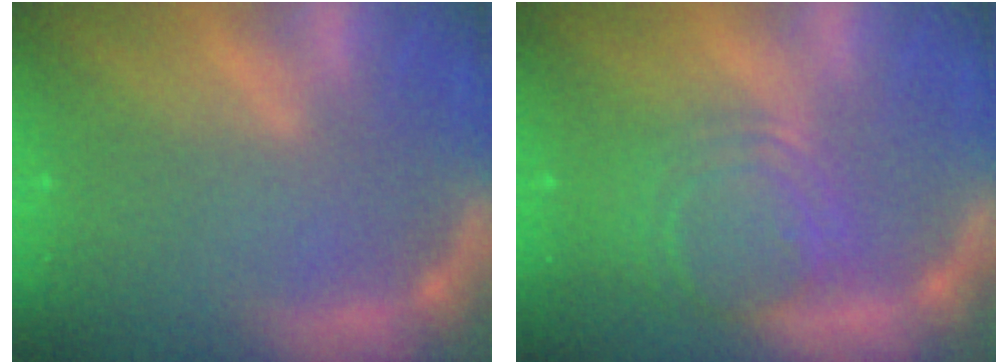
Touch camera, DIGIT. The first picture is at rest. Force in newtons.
{"total": 7.1}